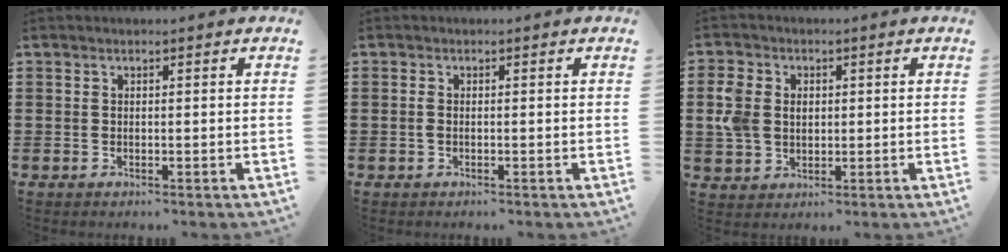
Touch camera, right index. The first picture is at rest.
{"total": 0.9, "force": [-0.3, 0.3, 0.8], "torque": [-0.024, -0.005, -0.006]}
{"total": 5.3, "force": [0.7, 4.4, 3.0], "torque": [-0.090, 0.008, 0.005]}